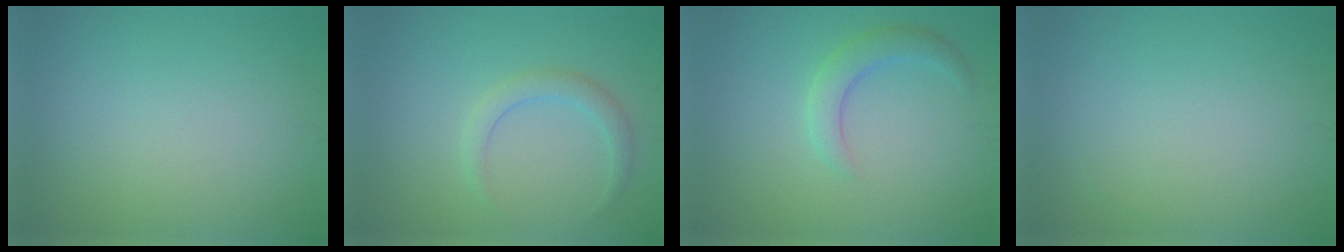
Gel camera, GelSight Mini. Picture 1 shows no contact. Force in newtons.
{"total": 2.0, "press": 2.0, "slide": 0.2}
{"total": 2.6, "press": 2.6, "slide": 0.1}
{"total": 0.0}